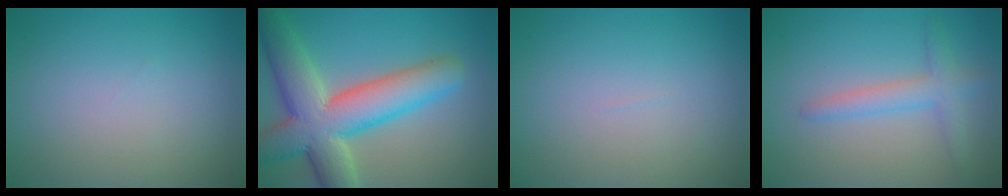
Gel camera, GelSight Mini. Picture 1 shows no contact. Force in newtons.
{"total": 10.3, "press": 10.2, "slide": 0.7}
{"total": 0.0}
{"total": 2.7, "press": 2.6, "slide": 0.1}